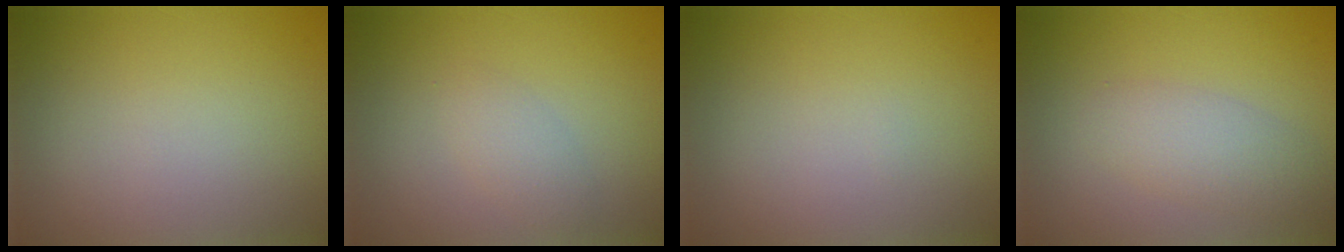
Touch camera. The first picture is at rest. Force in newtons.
{"total": 1.7, "press": 1.7, "slide": 0.1}
{"total": 0.0}
{"total": 3.0, "press": 3.0, "slide": 0.2}